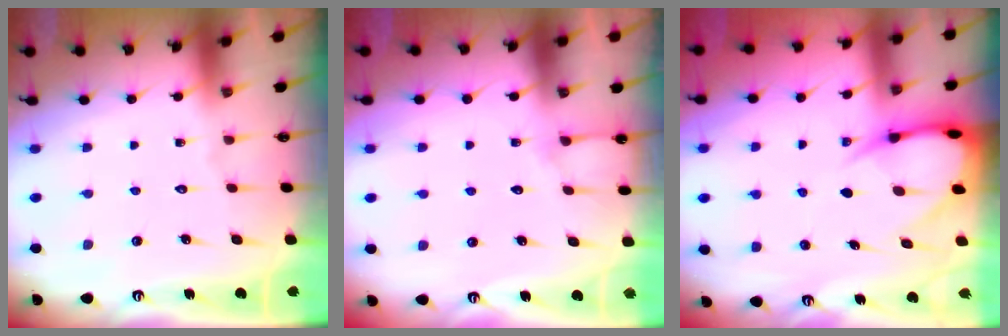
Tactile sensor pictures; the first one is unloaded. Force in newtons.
{"total": 5.1, "press": 5.1, "slide": 0.5}
{"total": 9.1, "press": 9.1, "slide": 1.0}